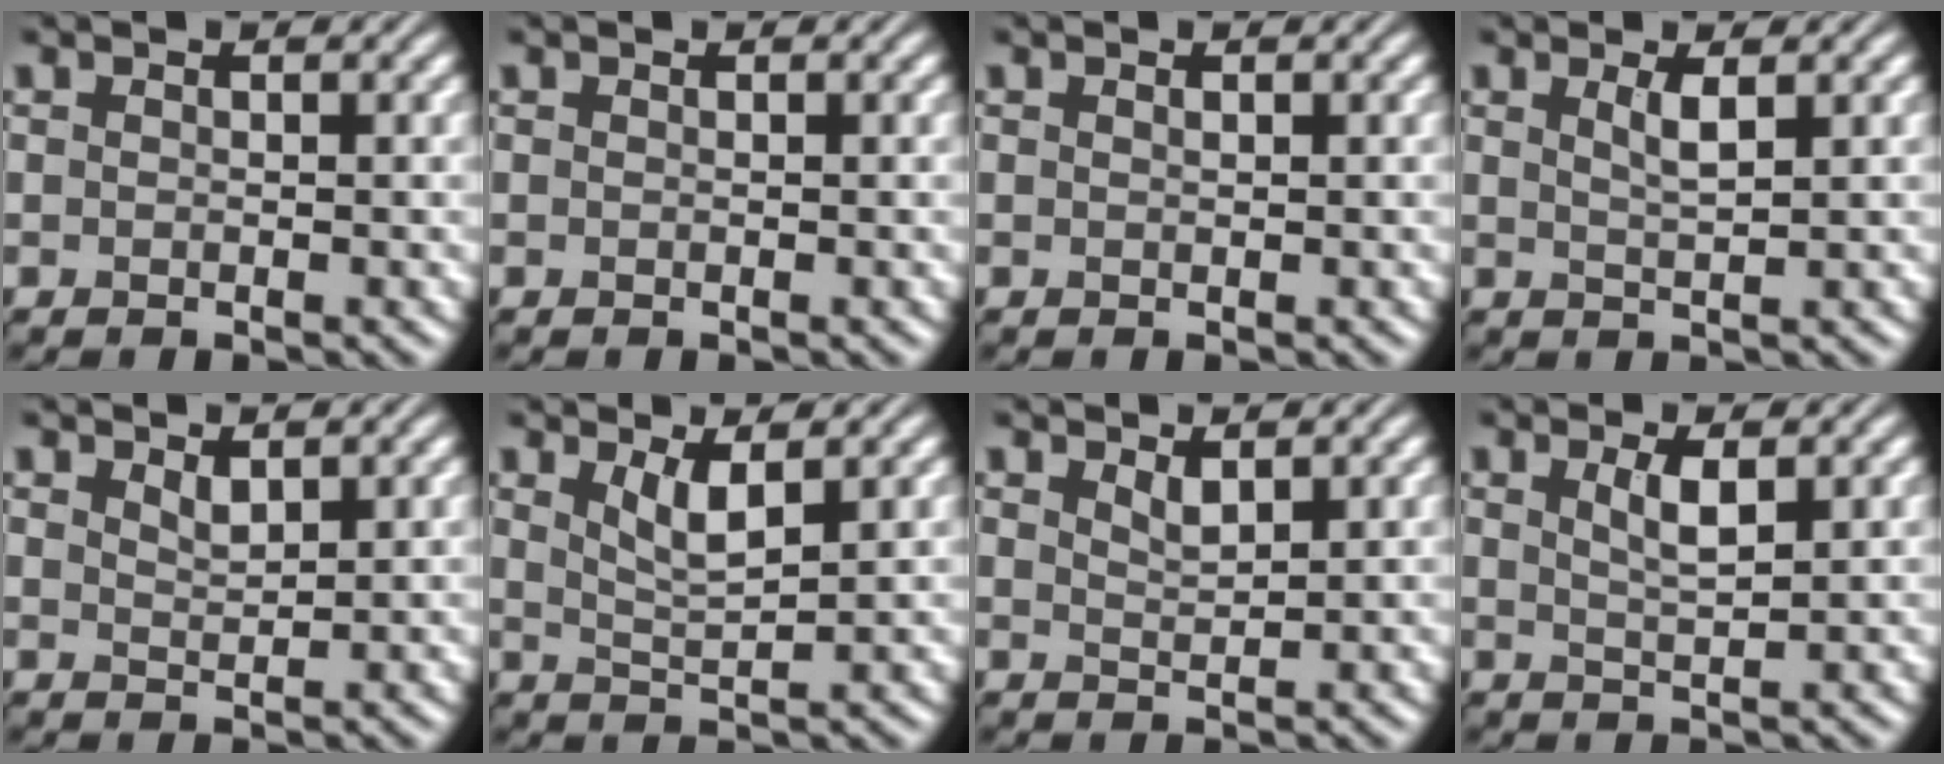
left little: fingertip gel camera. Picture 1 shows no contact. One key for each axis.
{"total": 0.0}
{"total": 0.0}
{"total": 1.8, "fx": 0.8, "fy": 0.4, "fz": 1.5, "tx": -0.025, "ty": 0.000, "tz": 0.012}
{"total": 1.2, "fx": 1.0, "fy": 0.3, "fz": 0.6, "tx": -0.014, "ty": -0.001, "tz": 0.021}
{"total": 2.5, "fx": 1.4, "fy": 0.6, "fz": 2.0, "tx": -0.037, "ty": -0.008, "tz": 0.030}
{"total": 1.4, "fx": 1.1, "fy": 0.3, "fz": 0.7, "tx": -0.015, "ty": -0.002, "tz": 0.022}
{"total": 2.2, "fx": 1.0, "fy": 0.5, "fz": 1.9, "tx": -0.034, "ty": -0.001, "tz": 0.018}